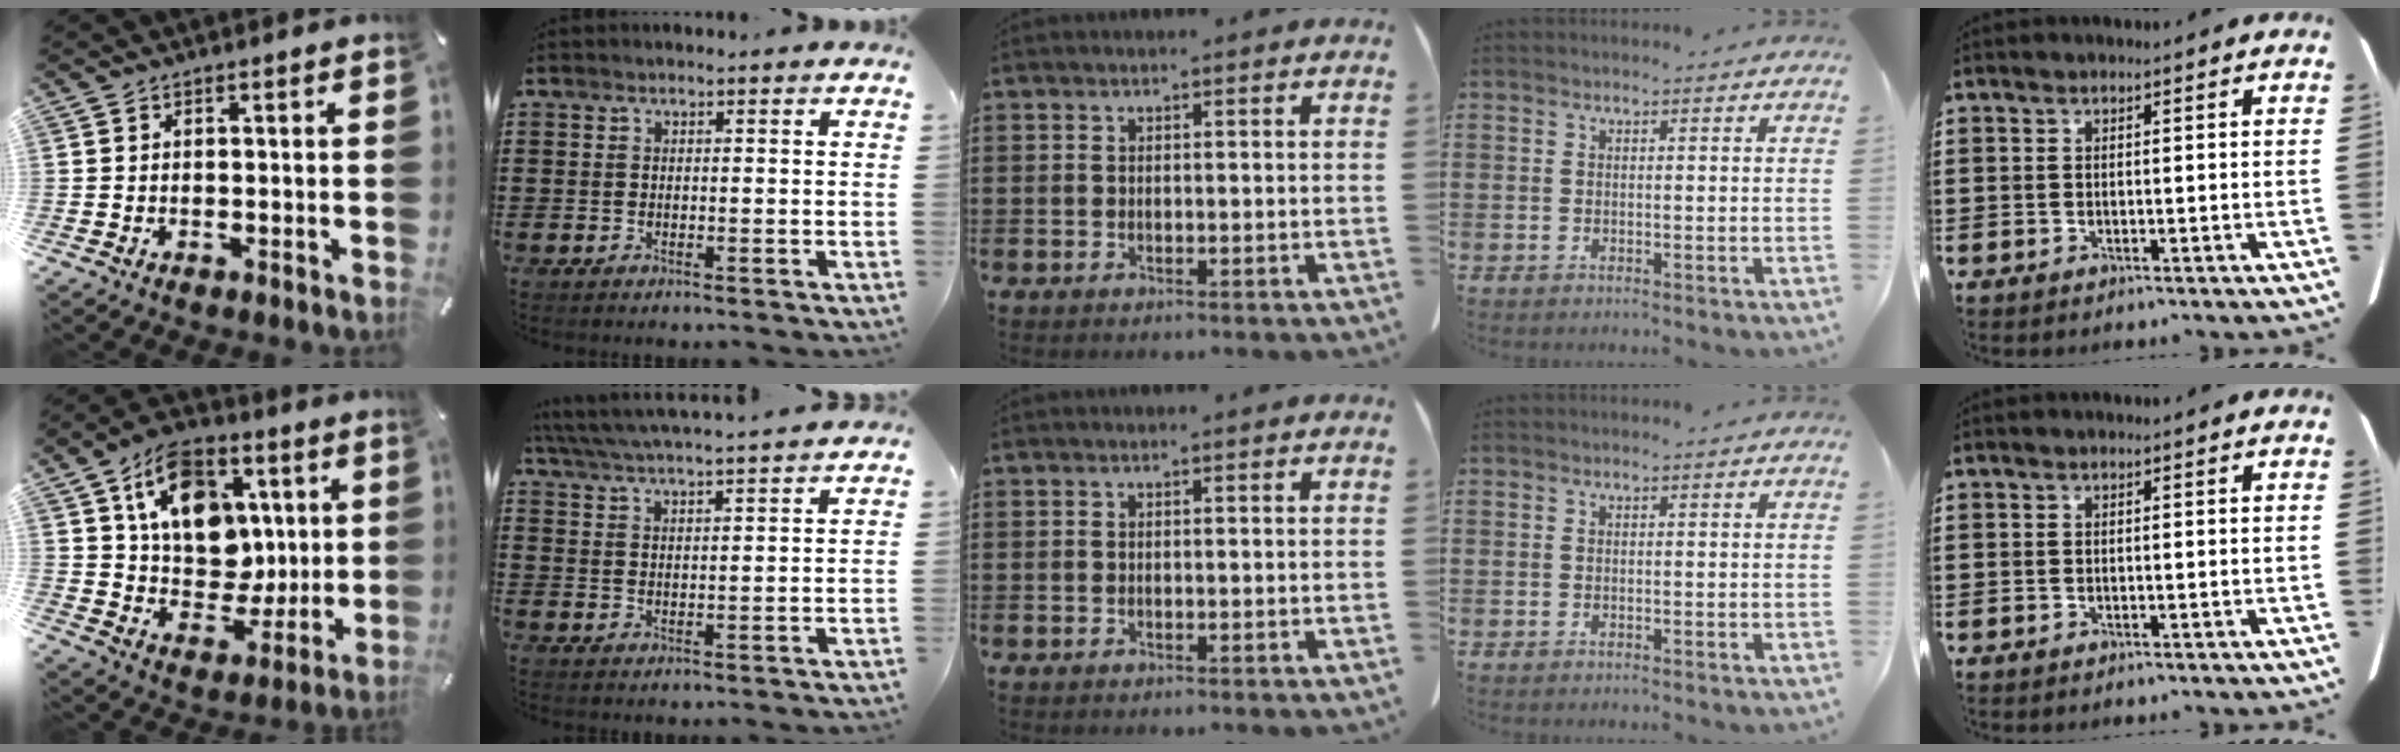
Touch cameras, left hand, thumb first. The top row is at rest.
{"thumb": {"total": 16.7, "force": [5.6, 12.9, 9.1], "torque": [-0.141, -0.016, 0.111]}, "index": {"total": 4.8, "force": [4.7, -0.4, 1.1], "torque": [-0.041, -0.026, 0.080]}}